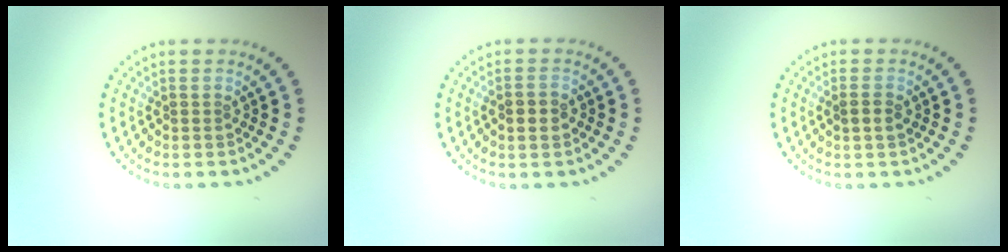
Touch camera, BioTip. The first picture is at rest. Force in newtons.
{"total": 1.7, "press": 1.7, "slide": 0.4}
{"total": 1.3, "press": 1.2, "slide": 0.4}